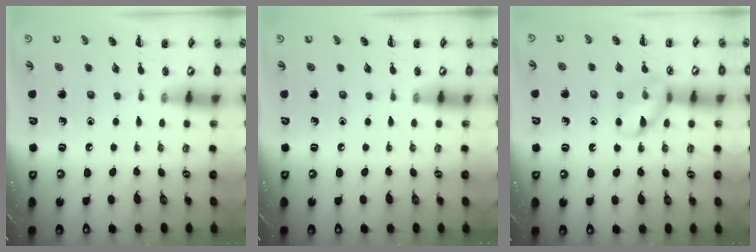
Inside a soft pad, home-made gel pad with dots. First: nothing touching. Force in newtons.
{"total": 0.0}
{"total": 11.9, "press": 11.8, "slide": 1.2}